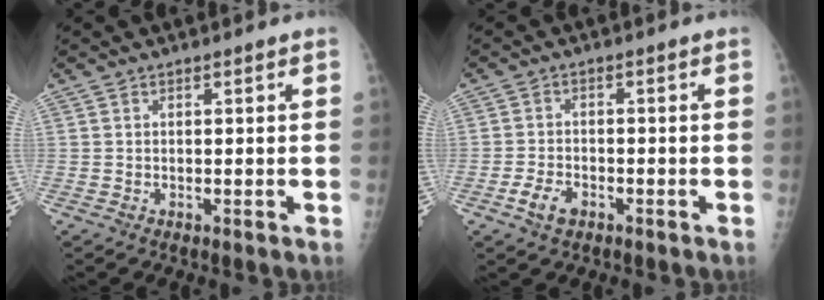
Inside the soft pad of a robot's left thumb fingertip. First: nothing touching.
{"total": 3.9, "force": [-2.1, 2.4, 2.3], "torque": [-0.042, 0.008, -0.037]}